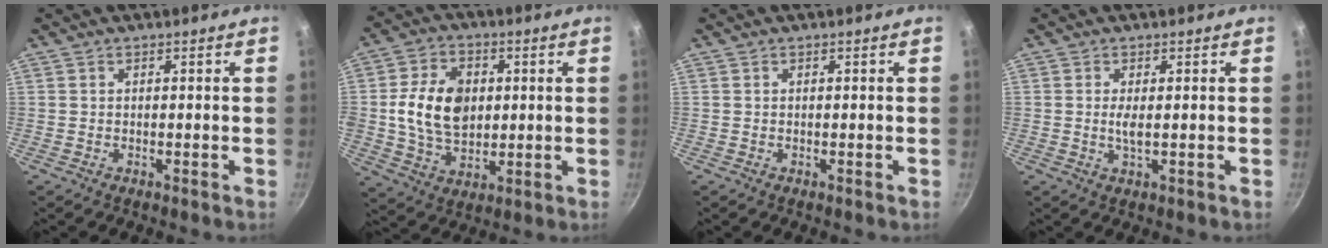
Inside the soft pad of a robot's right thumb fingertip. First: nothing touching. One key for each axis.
{"total": 13.1, "fx": 1.3, "fy": 9.4, "fz": 9.1, "tx": -0.141, "ty": 0.000, "tz": 0.024}
{"total": 0.0}
{"total": 1.9, "fx": 0.1, "fy": 0.4, "fz": 1.9, "tx": -0.040, "ty": -0.005, "tz": 0.004}